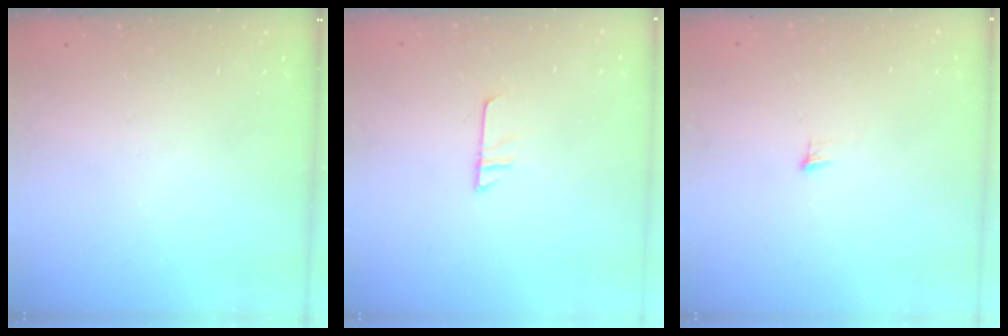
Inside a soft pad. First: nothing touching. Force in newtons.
{"total": 6.4, "press": 6.4, "slide": 0.3}
{"total": 3.9, "press": 3.8, "slide": 0.9}